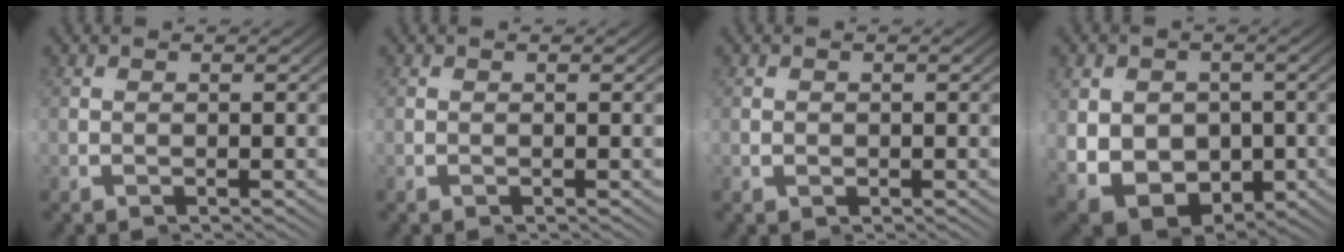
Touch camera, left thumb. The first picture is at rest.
{"total": 0.0}
{"total": 0.7, "force": [-0.1, 0.6, 0.4], "torque": [-0.007, -0.005, 0.002]}
{"total": 11.5, "force": [-1.1, 8.9, 7.3], "torque": [-0.135, -0.023, -0.017]}